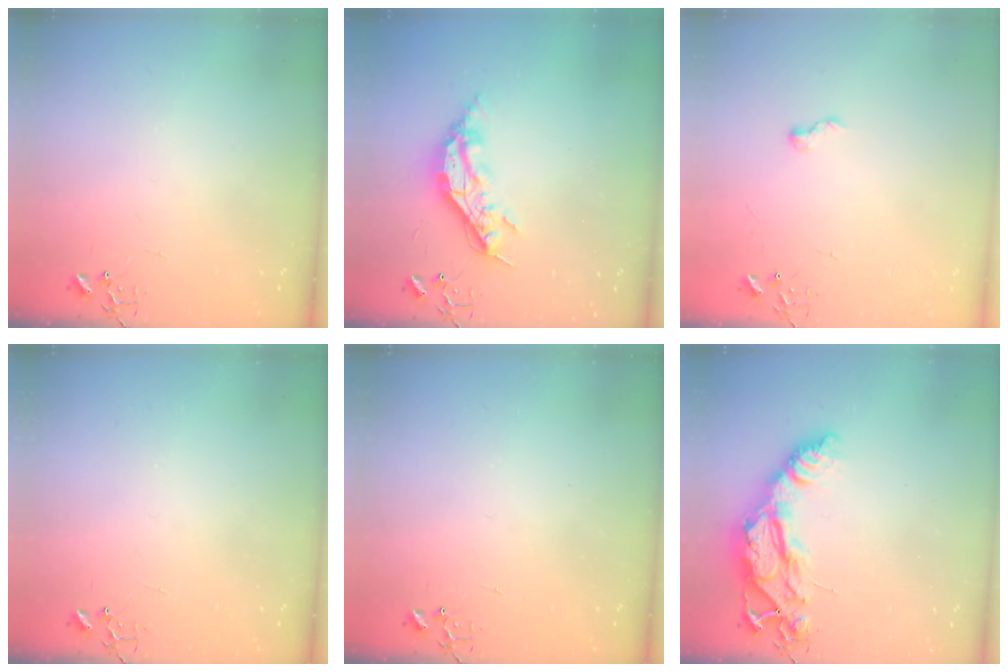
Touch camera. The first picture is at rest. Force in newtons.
{"total": 15.5, "press": 15.5, "slide": 0.6}
{"total": 6.1, "press": 6.0, "slide": 0.7}
{"total": 0.0}
{"total": 0.0}
{"total": 19.9, "press": 19.8, "slide": 1.8}